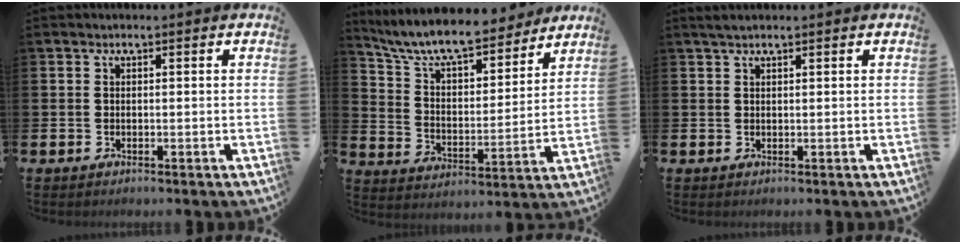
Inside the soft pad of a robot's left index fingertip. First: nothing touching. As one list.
[{"total": 9.1, "force": [8.3, 1.8, 3.1], "torque": [-0.092, -0.059, 0.142]}, {"total": 1.5, "force": [1.3, 0.2, 0.8], "torque": [-0.012, 0.002, 0.023]}]